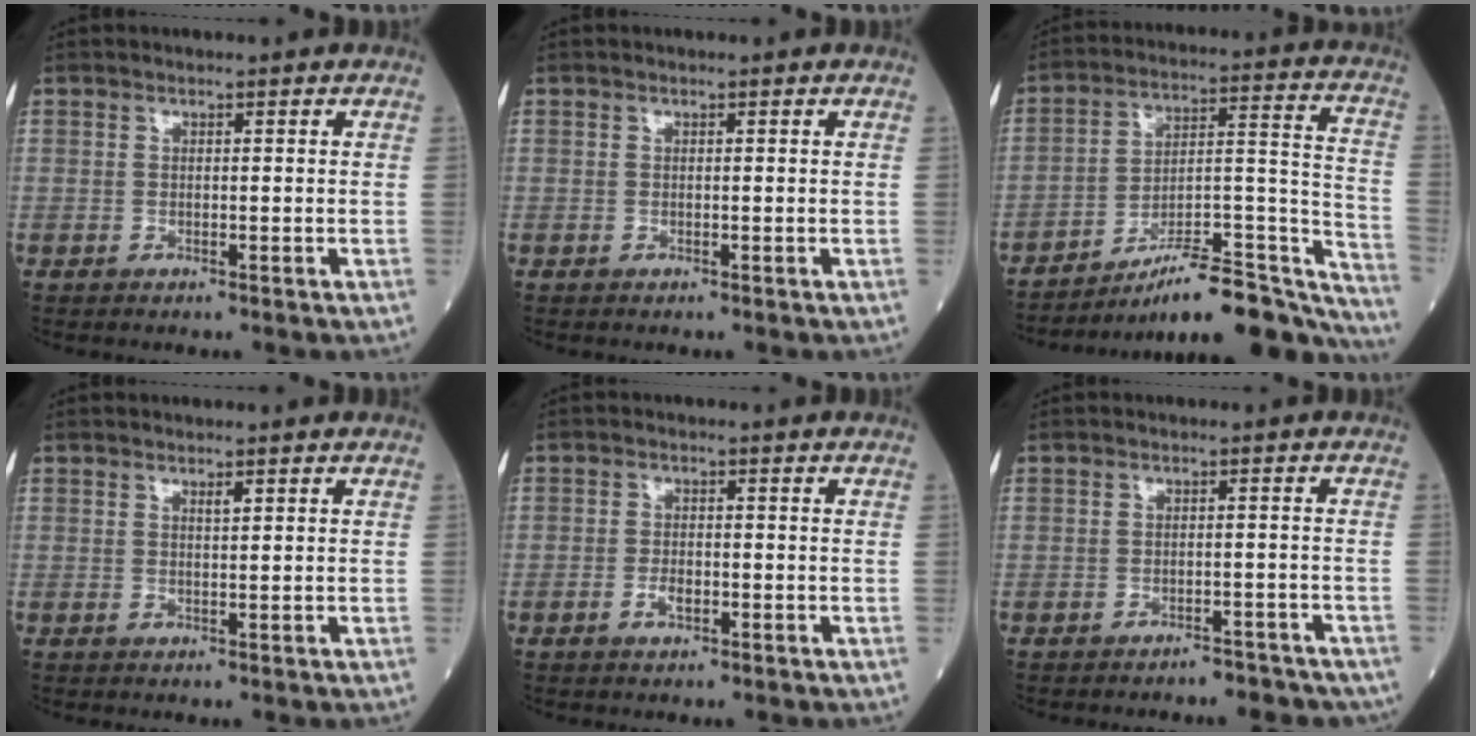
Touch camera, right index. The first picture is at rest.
{"total": 0.0}
{"total": 23.8, "force": [-20.6, 3.5, 11.4], "torque": [-0.090, 0.039, -0.299]}
{"total": 1.0, "force": [0.8, 0.1, 0.6], "torque": [-0.012, 0.001, 0.016]}
{"total": 2.2, "force": [-1.1, 1.0, 1.6], "torque": [-0.030, 0.003, -0.018]}
{"total": 5.6, "force": [-5.1, 2.0, 1.4], "torque": [-0.009, 0.002, -0.055]}